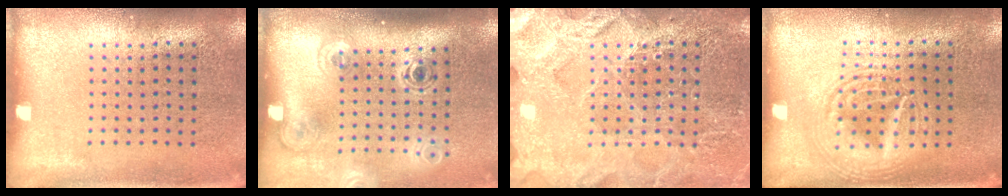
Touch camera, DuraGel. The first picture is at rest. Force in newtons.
{"total": 1.8, "press": 1.2, "slide": 1.4}
{"total": 3.7, "press": 3.7, "slide": 0.4}
{"total": 2.6, "press": 2.5, "slide": 0.3}